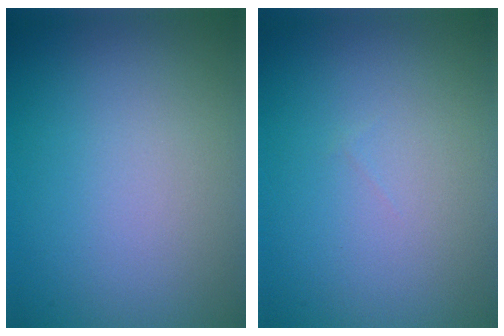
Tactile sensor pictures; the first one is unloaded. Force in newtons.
{"total": 0.0}